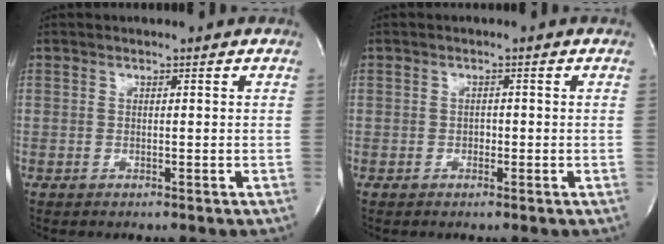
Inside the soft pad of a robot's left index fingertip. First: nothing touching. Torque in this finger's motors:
{"motor_torque": [-0.11, -0.08, -0.03, -0.01]}